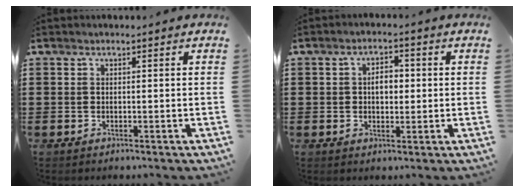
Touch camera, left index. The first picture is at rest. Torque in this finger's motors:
{"motor_torque": [0.17, -0.04, 0.21, 0.04]}